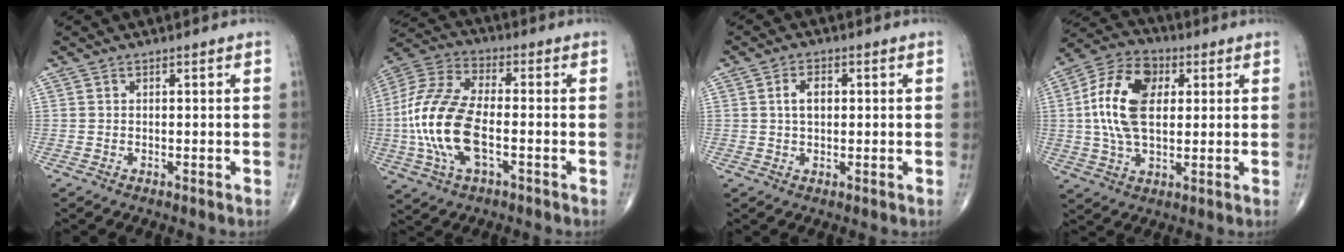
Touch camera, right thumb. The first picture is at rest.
{"total": 17.2, "force": [-3.1, 8.1, 14.9], "torque": [-0.331, 0.020, -0.060]}
{"total": 3.8, "force": [0.6, 2.3, 3.0], "torque": [-0.049, 0.005, 0.008]}
{"total": 15.0, "force": [2.3, 9.0, 11.8], "torque": [-0.220, 0.012, 0.037]}